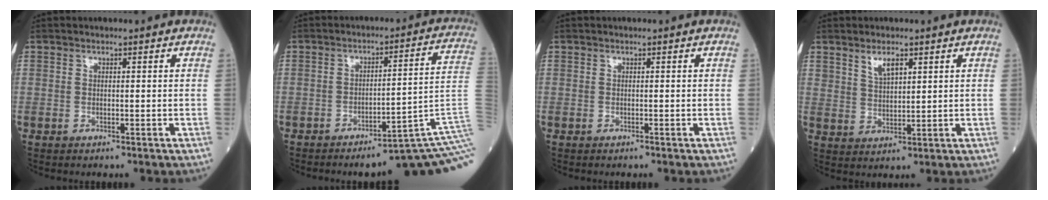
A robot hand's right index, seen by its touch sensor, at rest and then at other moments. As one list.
[{"total": 12.5, "force": [-5.8, -1.5, 11.0], "torque": [-0.064, 0.045, -0.073]}, {"total": 0.0}, {"total": 3.7, "force": [2.3, 1.4, 2.5], "torque": [-0.050, 0.001, 0.048]}]